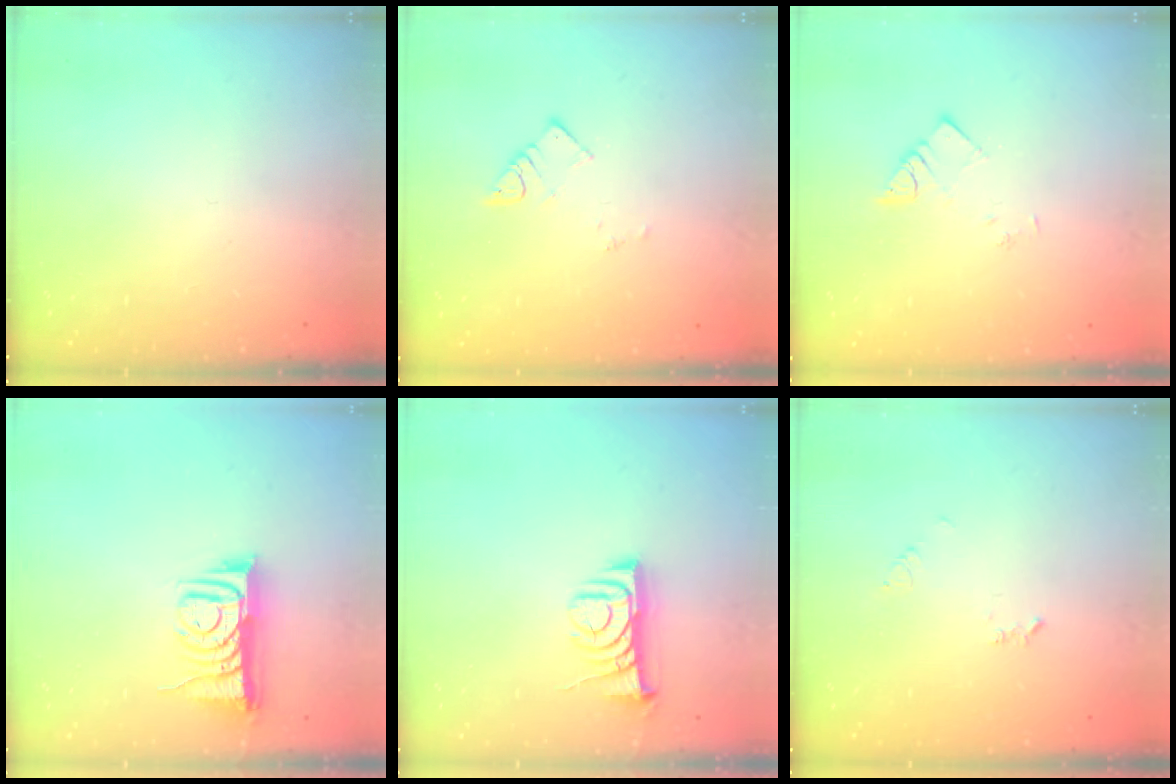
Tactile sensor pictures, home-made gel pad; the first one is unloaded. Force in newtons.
{"total": 4.1, "press": 4.1, "slide": 0.2}
{"total": 3.7, "press": 3.7, "slide": 0.1}
{"total": 8.0, "press": 8.0, "slide": 0.4}
{"total": 8.2, "press": 8.2, "slide": 0.6}
{"total": 4.1, "press": 4.0, "slide": 0.5}